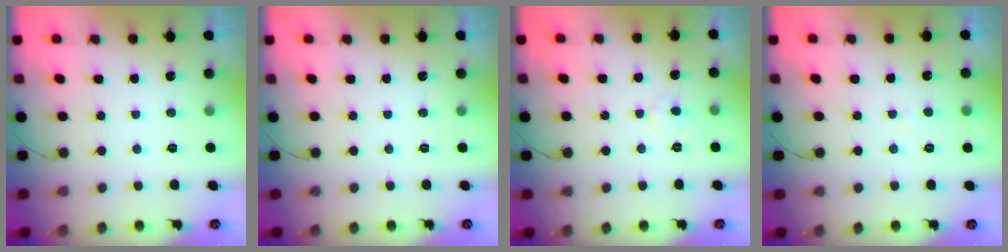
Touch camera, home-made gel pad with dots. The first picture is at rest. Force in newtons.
{"total": 0.0}
{"total": 2.5, "press": 2.5, "slide": 0.2}
{"total": 2.1, "press": 2.1, "slide": 0.2}